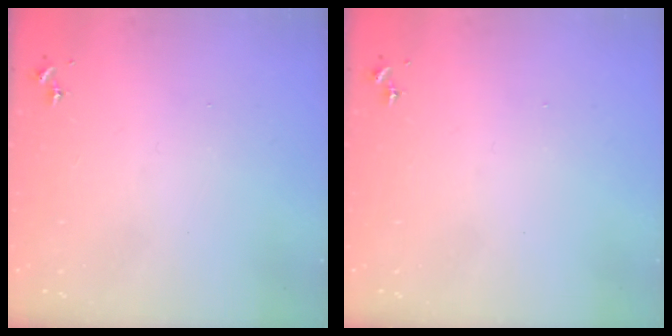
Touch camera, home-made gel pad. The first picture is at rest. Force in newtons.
{"total": 0.0}